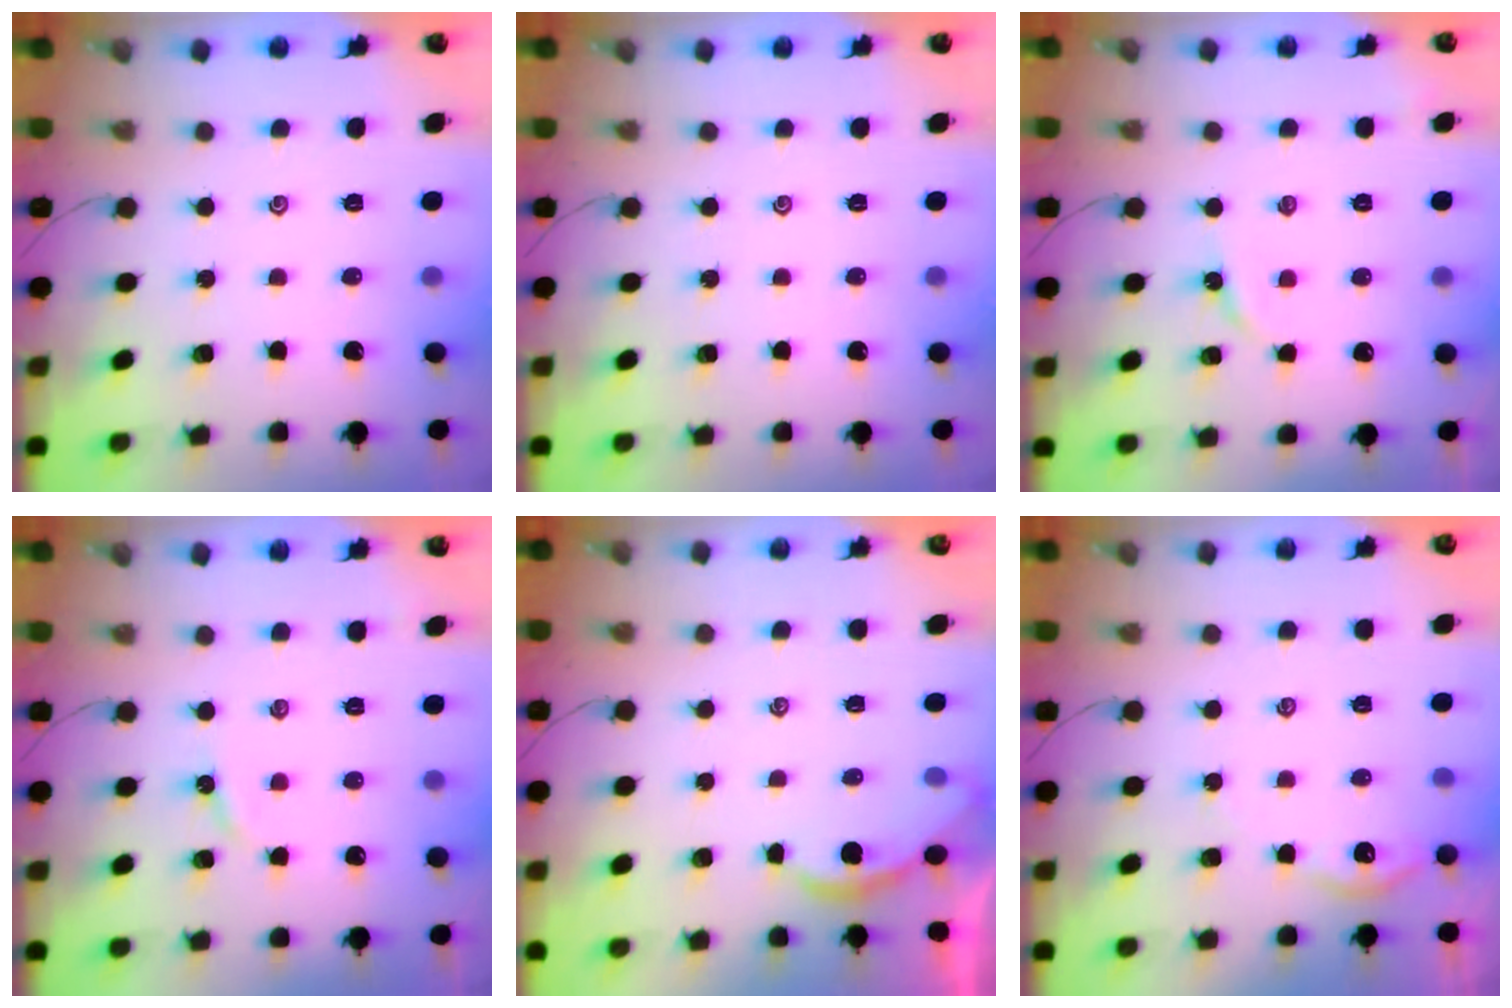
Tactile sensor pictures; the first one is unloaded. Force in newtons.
{"total": 0.0}
{"total": 3.5, "press": 3.5, "slide": 0.3}
{"total": 2.9, "press": 2.9, "slide": 0.3}
{"total": 1.6, "press": 1.6, "slide": 0.1}
{"total": 3.7, "press": 3.6, "slide": 0.4}